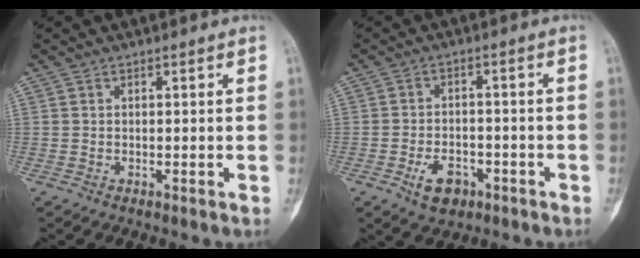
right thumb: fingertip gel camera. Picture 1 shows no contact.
{"total": 5.8, "force": [-2.9, 3.7, 3.4], "torque": [-0.047, 0.019, -0.042]}